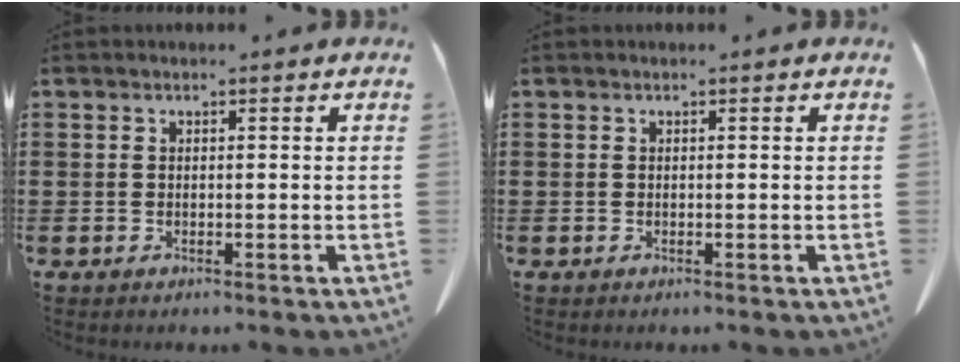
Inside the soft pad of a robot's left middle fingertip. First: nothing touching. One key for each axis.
{"total": 0.0}